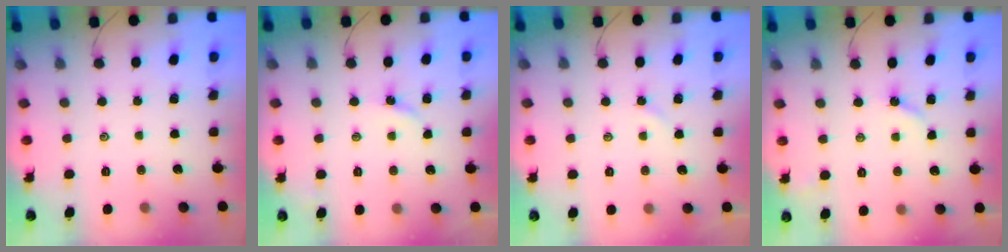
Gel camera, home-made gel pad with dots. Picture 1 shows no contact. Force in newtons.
{"total": 3.0, "press": 2.9, "slide": 0.5}
{"total": 2.2, "press": 2.2, "slide": 0.3}
{"total": 2.6, "press": 2.6, "slide": 0.3}